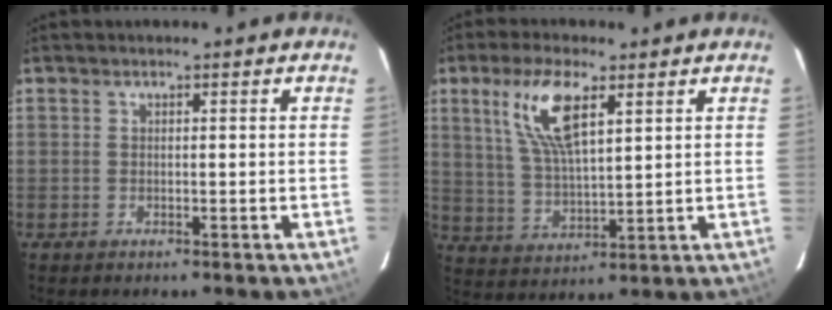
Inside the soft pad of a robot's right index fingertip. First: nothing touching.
{"total": 11.2, "force": [5.1, 3.8, 9.2], "torque": [-0.182, 0.007, 0.106]}